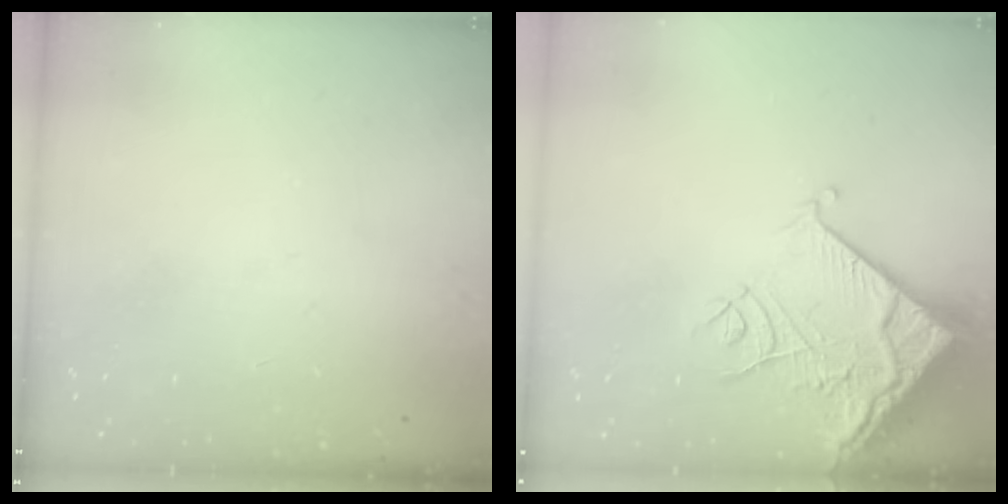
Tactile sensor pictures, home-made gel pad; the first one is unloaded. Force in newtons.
{"total": 13.1, "press": 13.0, "slide": 1.7}